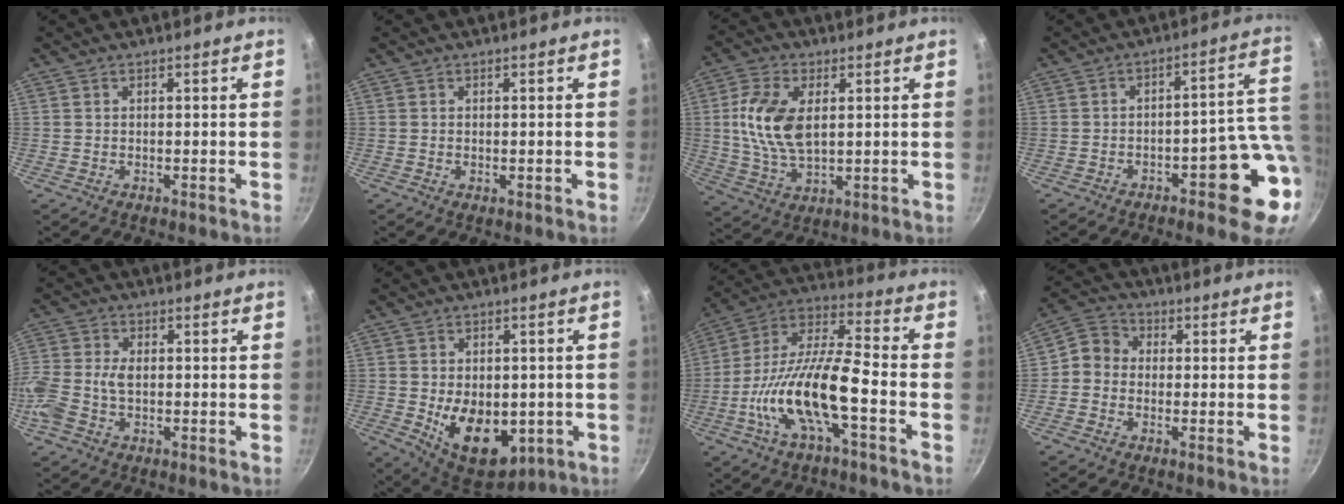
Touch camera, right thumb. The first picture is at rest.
{"total": 0.6, "force": [0.0, 0.3, 0.5], "torque": [-0.006, -0.001, -0.002]}
{"total": 12.2, "force": [2.1, 6.9, 9.8], "torque": [-0.188, -0.004, 0.040]}
{"total": 11.6, "force": [-2.4, 4.4, 10.5], "torque": [-0.087, 0.031, -0.030]}
{"total": 9.2, "force": [-1.6, 6.2, 6.7], "torque": [-0.147, 0.016, -0.047]}
{"total": 14.3, "force": [-2.7, 9.4, 10.5], "torque": [-0.119, -0.013, -0.018]}
{"total": 17.1, "force": [-5.7, 5.2, 15.2], "torque": [-0.287, 0.043, -0.123]}
{"total": 5.3, "force": [-0.7, 4.7, 2.3], "torque": [-0.025, 0.017, -0.038]}